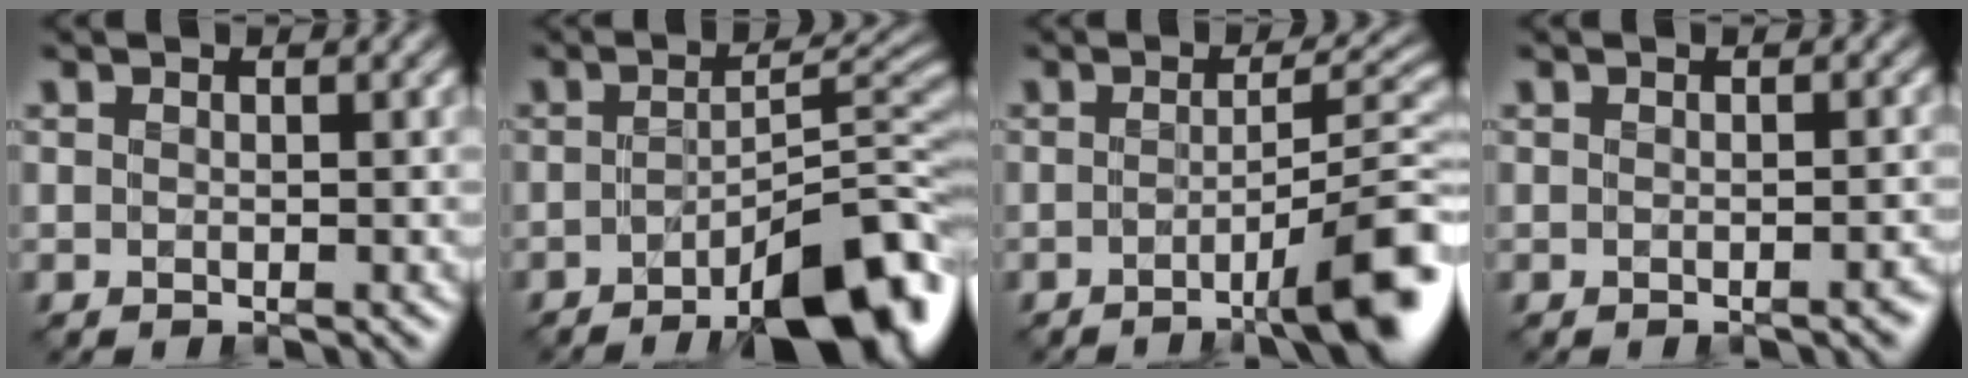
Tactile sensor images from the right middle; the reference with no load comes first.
{"total": 10.2, "force": [-5.9, 2.5, 7.9], "torque": [-0.100, 0.004, -0.081]}
{"total": 7.1, "force": [-3.1, 0.9, 6.4], "torque": [-0.076, 0.011, -0.050]}
{"total": 1.3, "force": [-0.7, 0.4, 1.0], "torque": [-0.006, 0.009, -0.009]}